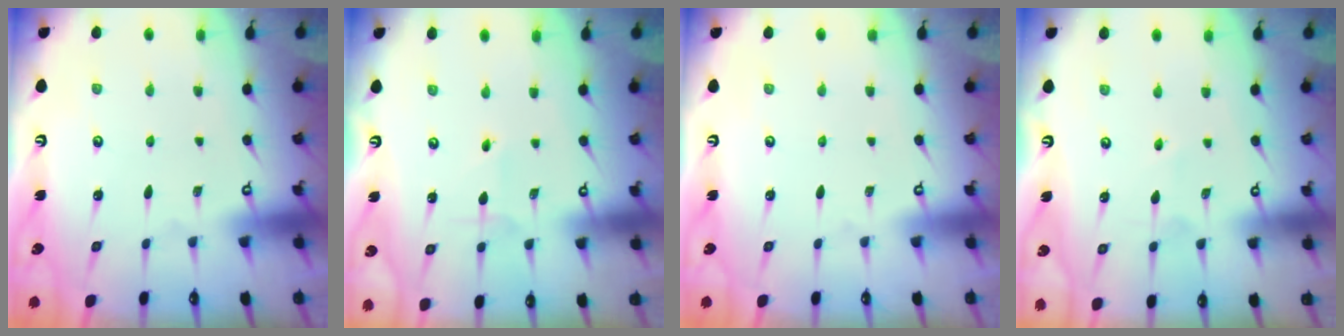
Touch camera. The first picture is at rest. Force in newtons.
{"total": 1.9, "press": 1.9, "slide": 0.1}
{"total": 0.0}
{"total": 3.7, "press": 3.5, "slide": 1.1}